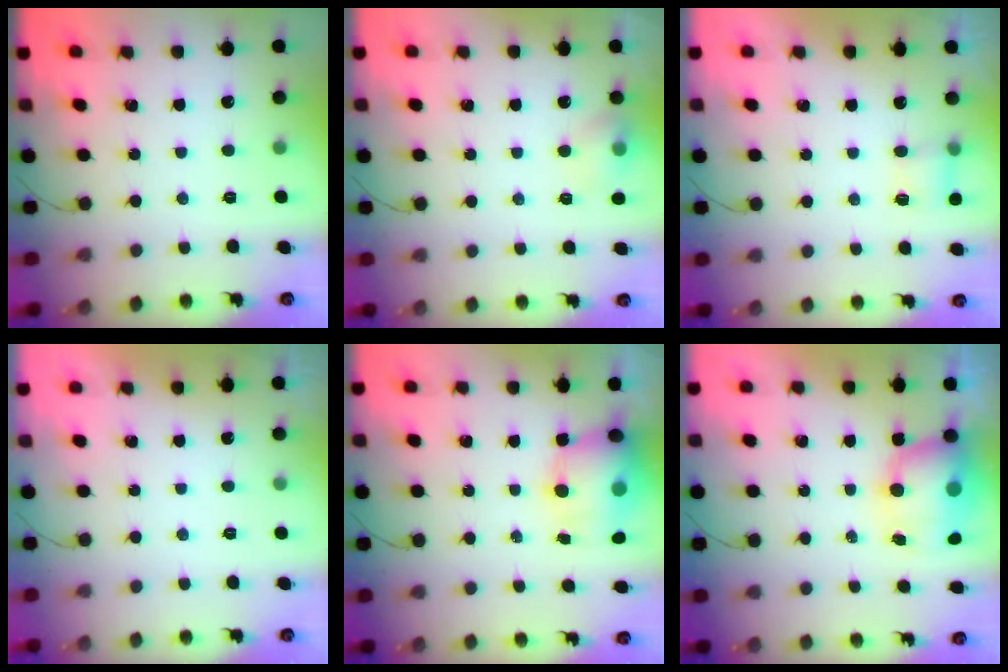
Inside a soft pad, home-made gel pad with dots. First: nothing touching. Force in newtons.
{"total": 7.9, "press": 7.7, "slide": 1.5}
{"total": 4.0, "press": 3.9, "slide": 1.0}
{"total": 0.0}
{"total": 11.8, "press": 11.3, "slide": 3.2}
{"total": 8.9, "press": 8.7, "slide": 1.7}